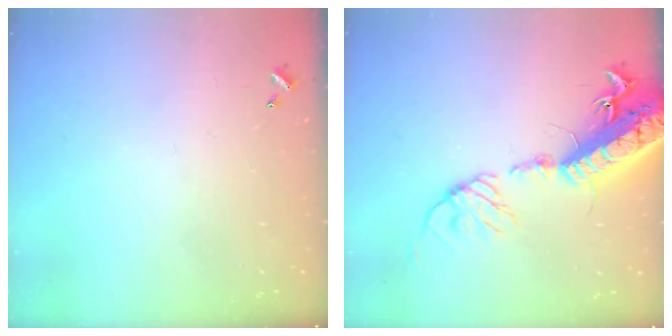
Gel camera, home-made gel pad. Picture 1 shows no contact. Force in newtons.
{"total": 23.1, "press": 22.6, "slide": 4.7}